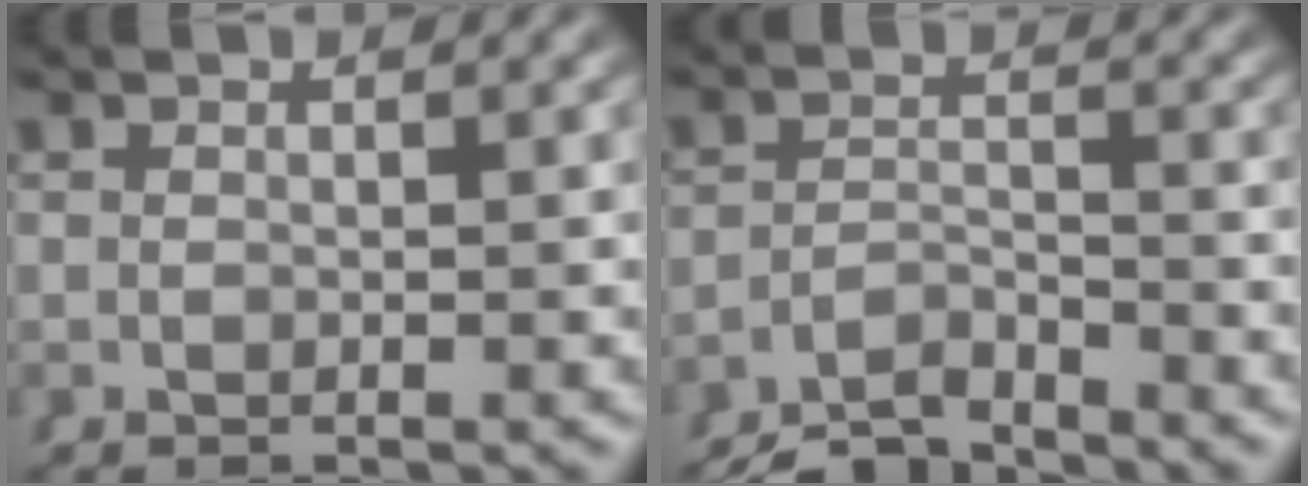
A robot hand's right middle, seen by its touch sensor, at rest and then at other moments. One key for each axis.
{"total": 5.2, "fx": -4.9, "fy": 0.9, "fz": 1.5, "tx": -0.003, "ty": -0.004, "tz": -0.083}